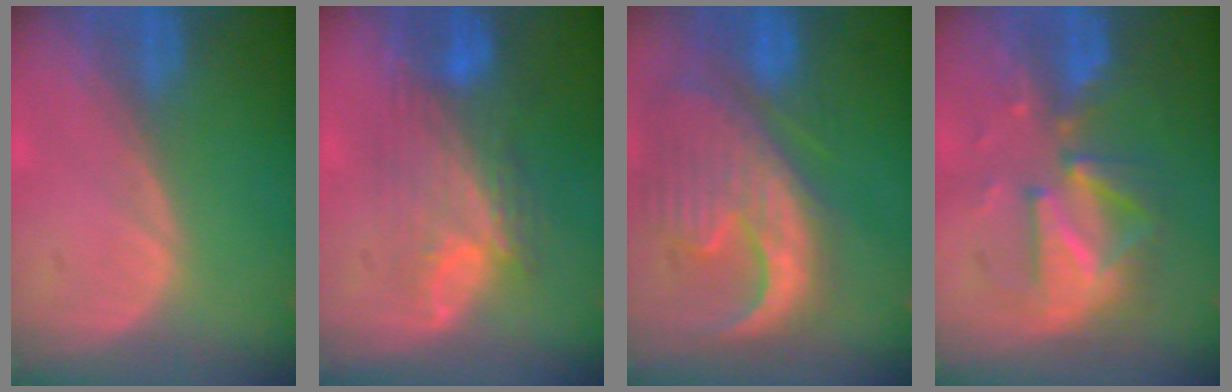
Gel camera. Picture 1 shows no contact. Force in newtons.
{"total": 9.0, "press": 8.0, "slide": 4.1}
{"total": 13.5, "press": 11.6, "slide": 6.9}
{"total": 8.1, "press": 8.0, "slide": 0.6}